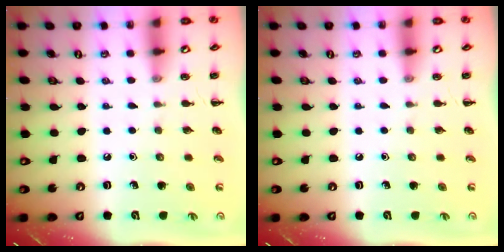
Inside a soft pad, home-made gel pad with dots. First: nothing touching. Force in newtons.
{"total": 0.0}